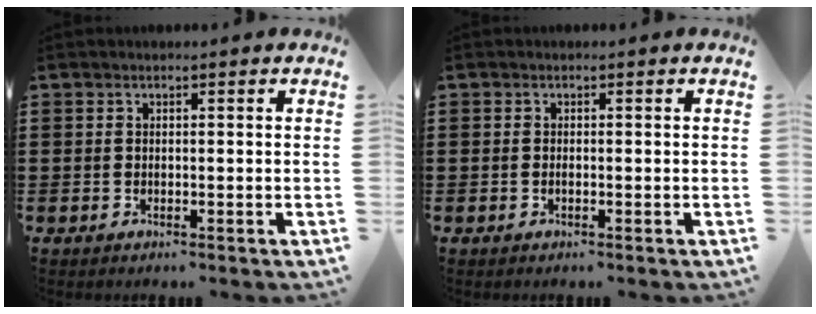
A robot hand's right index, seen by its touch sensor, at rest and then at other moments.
{"total": 0.0}